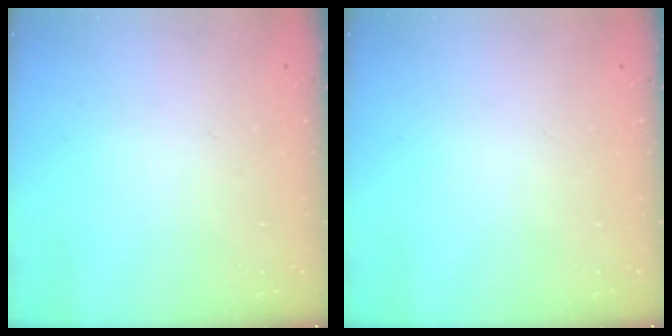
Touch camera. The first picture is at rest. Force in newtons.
{"total": 0.0}